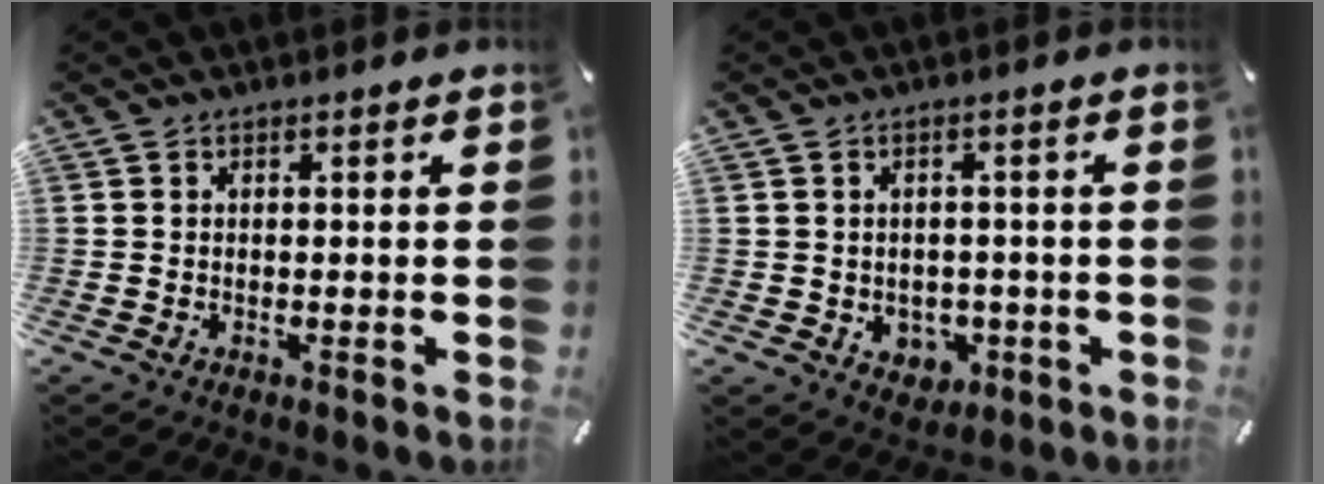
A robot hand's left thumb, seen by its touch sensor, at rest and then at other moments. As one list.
[{"total": 4.2, "force": [-0.2, 4.1, 1.1], "torque": [-0.002, -0.001, -0.006]}]